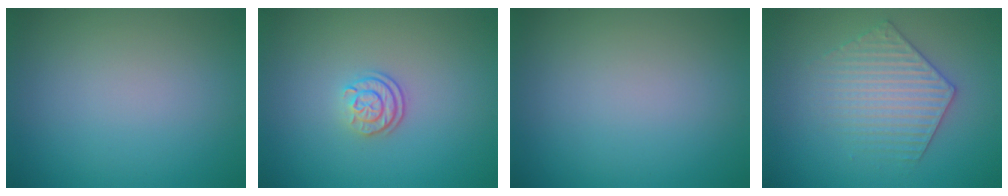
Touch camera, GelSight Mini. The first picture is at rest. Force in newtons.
{"total": 2.3, "press": 1.7, "slide": 1.5}
{"total": 0.0}
{"total": 3.5, "press": 3.4, "slide": 0.7}